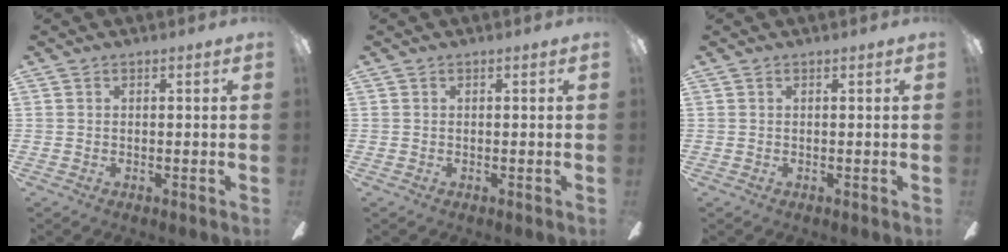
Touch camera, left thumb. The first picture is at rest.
{"total": 0.0}
{"total": 0.0}